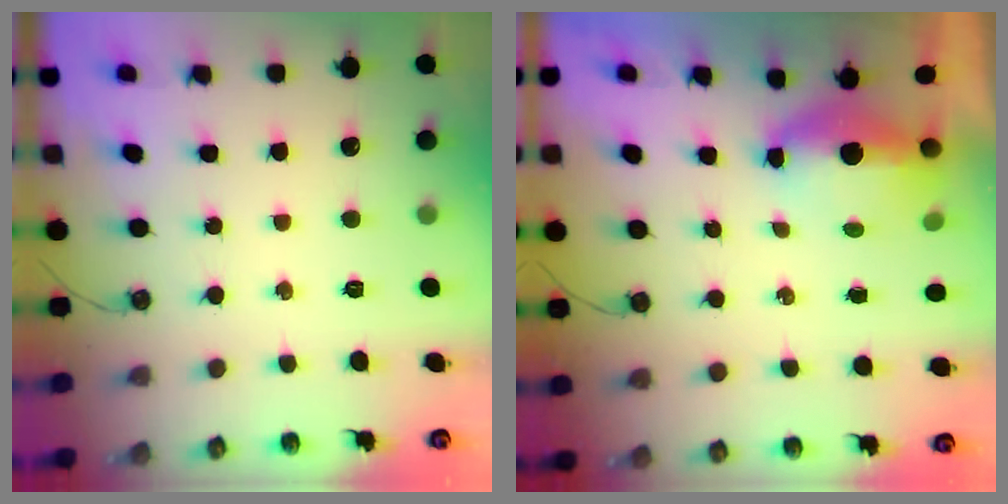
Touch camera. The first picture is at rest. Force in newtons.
{"total": 6.0, "press": 5.8, "slide": 1.2}